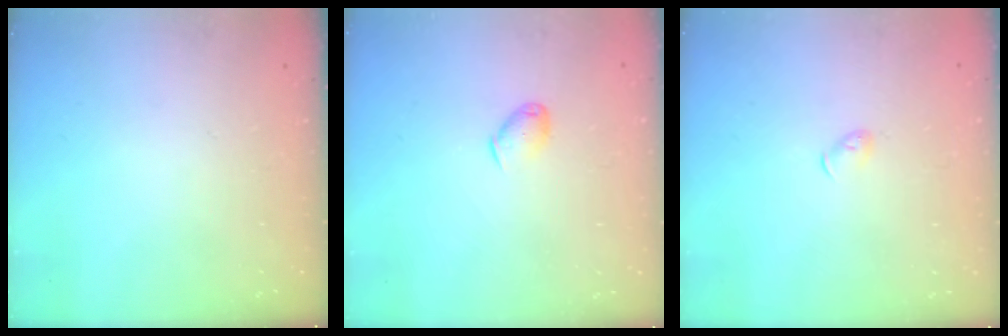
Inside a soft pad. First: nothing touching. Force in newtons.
{"total": 5.8, "press": 5.7, "slide": 0.8}
{"total": 3.2, "press": 3.1, "slide": 0.7}